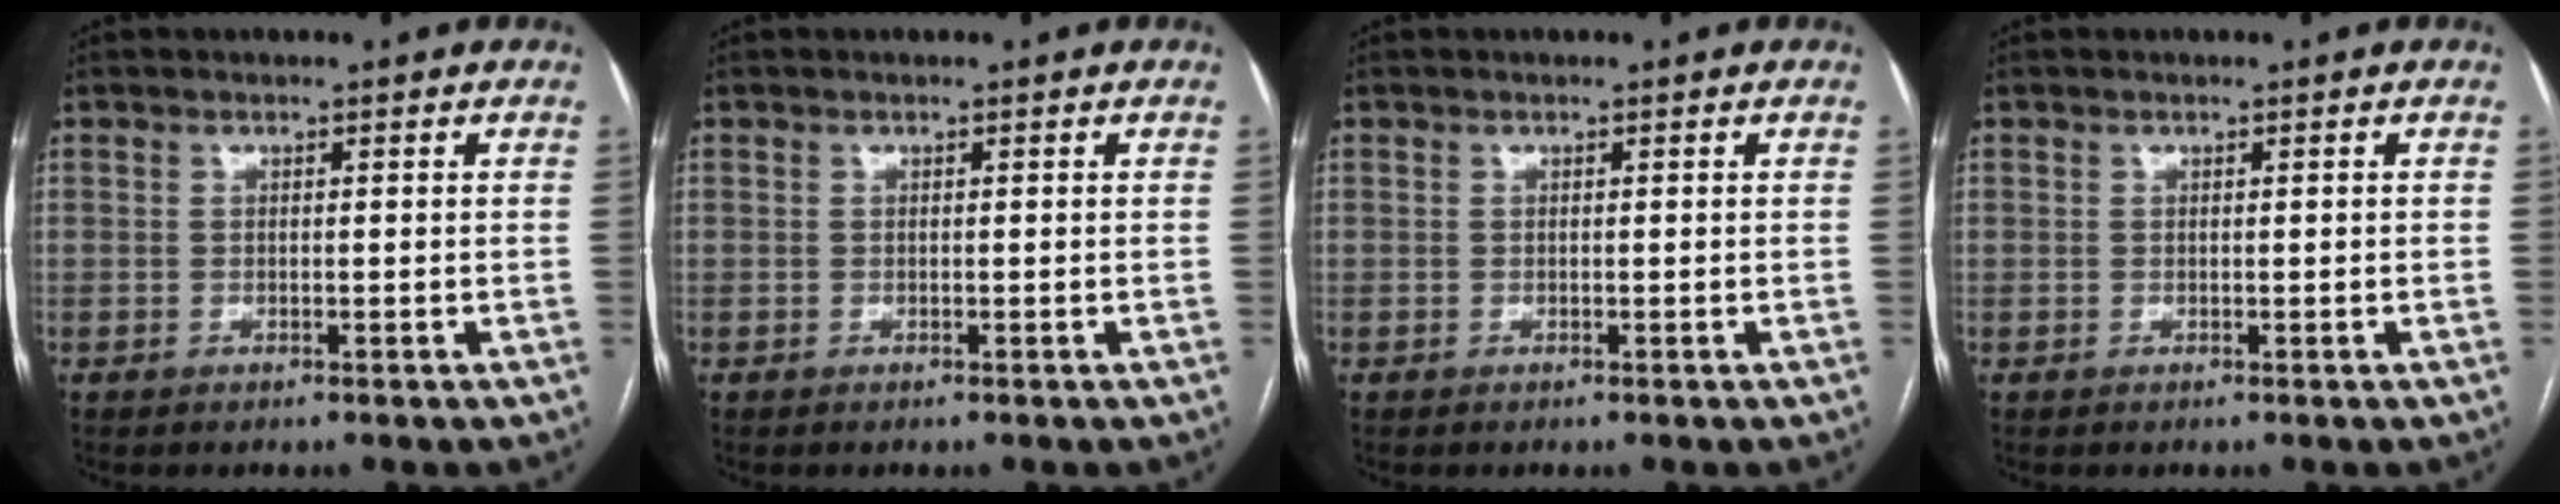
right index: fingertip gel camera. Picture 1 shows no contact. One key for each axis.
{"total": 0.0}
{"total": 0.0}
{"total": 0.0}